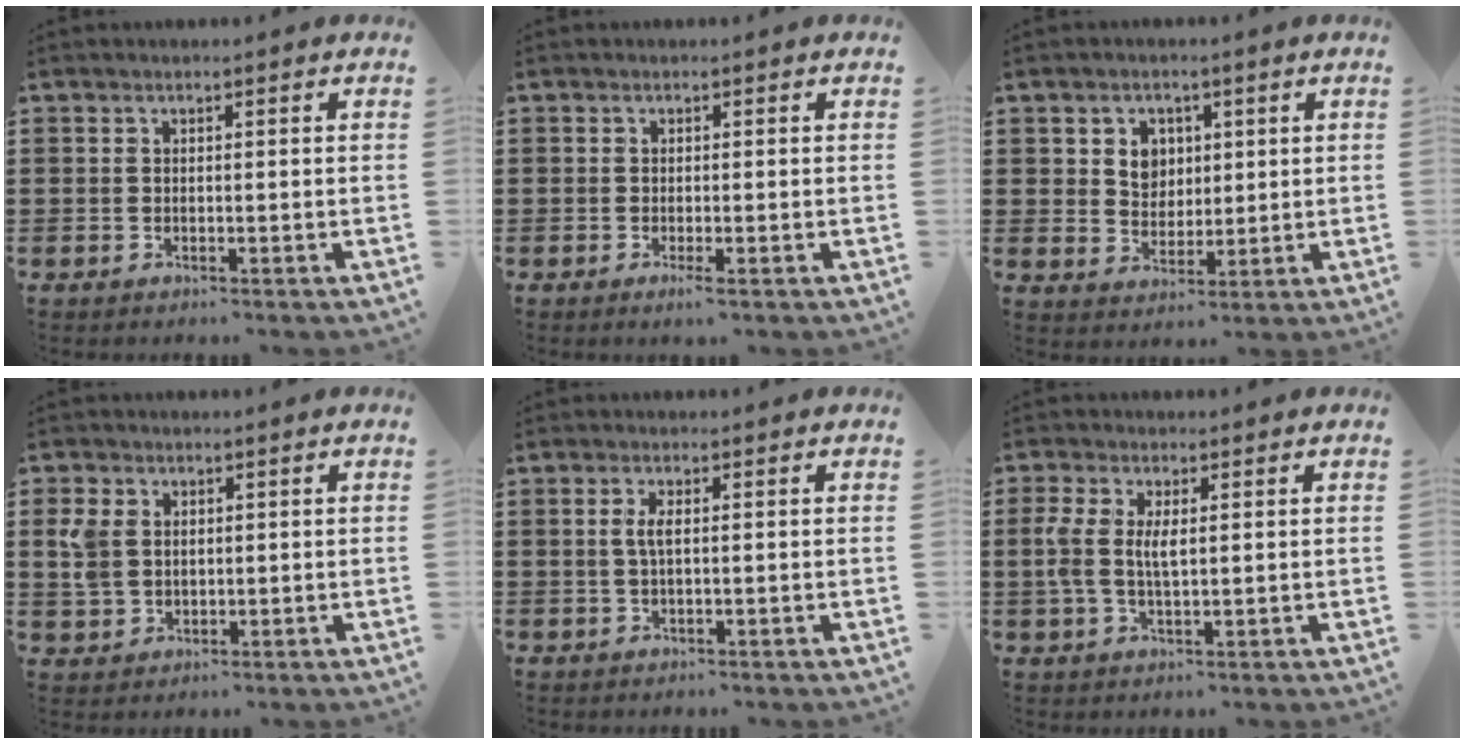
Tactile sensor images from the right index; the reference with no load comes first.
{"total": 1.1, "force": [-0.5, 0.0, 1.0], "torque": [-0.023, -0.006, -0.010]}
{"total": 4.3, "force": [1.5, 3.8, 1.4], "torque": [-0.037, 0.011, 0.024]}
{"total": 4.2, "force": [1.1, 3.1, 2.5], "torque": [-0.075, 0.007, 0.014]}
{"total": 2.2, "force": [0.1, 0.5, 2.2], "torque": [-0.049, -0.004, -0.002]}
{"total": 4.4, "force": [0.6, 1.9, 4.0], "torque": [-0.095, 0.002, 0.004]}